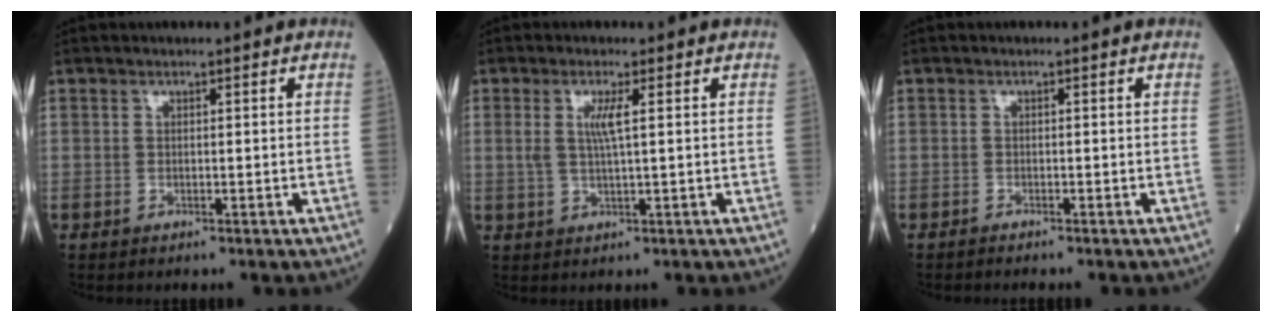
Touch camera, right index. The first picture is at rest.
{"total": 3.4, "force": [0.8, 0.0, 3.3], "torque": [-0.071, -0.001, 0.016]}
{"total": 0.7, "force": [-0.6, 0.0, 0.1], "torque": [-0.006, -0.002, -0.013]}